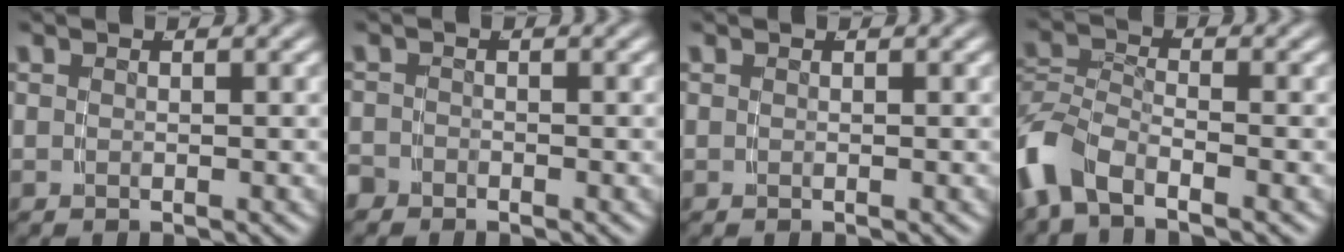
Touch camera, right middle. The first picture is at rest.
{"total": 1.5, "force": [-1.4, 0.5, -0.1], "torque": [0.004, -0.013, -0.022]}
{"total": 0.0}
{"total": 4.4, "force": [-2.7, 2.4, 2.5], "torque": [-0.075, -0.018, -0.043]}